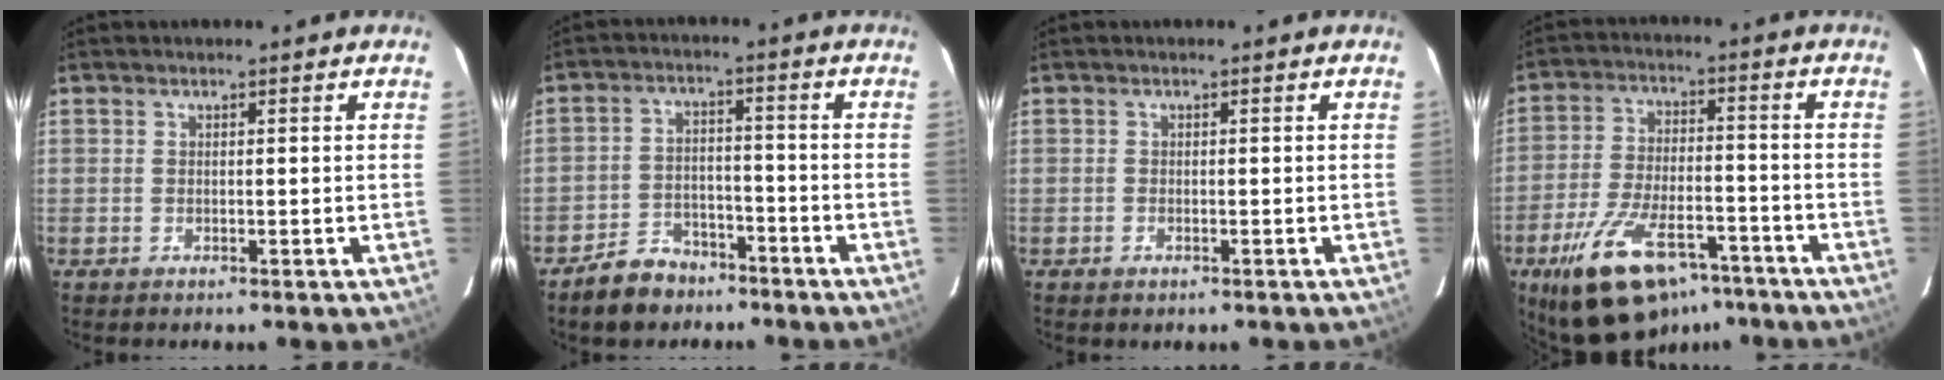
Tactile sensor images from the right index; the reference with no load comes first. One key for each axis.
{"total": 7.9, "fx": -5.9, "fy": 4.7, "fz": 2.2, "tx": -0.062, "ty": 0.020, "tz": -0.087}
{"total": 0.9, "fx": -0.5, "fy": 0.7, "fz": 0.4, "tx": -0.006, "ty": 0.000, "tz": -0.007}
{"total": 18.2, "fx": -12.1, "fy": 8.1, "fz": 10.9, "tx": -0.215, "ty": -0.019, "tz": -0.193}